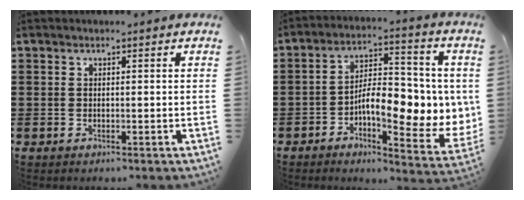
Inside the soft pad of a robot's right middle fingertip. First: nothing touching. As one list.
[{"total": 9.2, "force": [-1.2, 3.7, 8.3], "torque": [-0.132, -0.018, -0.020]}]